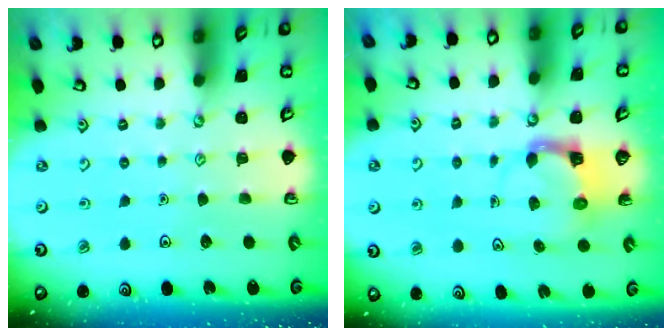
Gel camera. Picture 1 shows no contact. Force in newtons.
{"total": 3.7, "press": 3.7, "slide": 0.4}